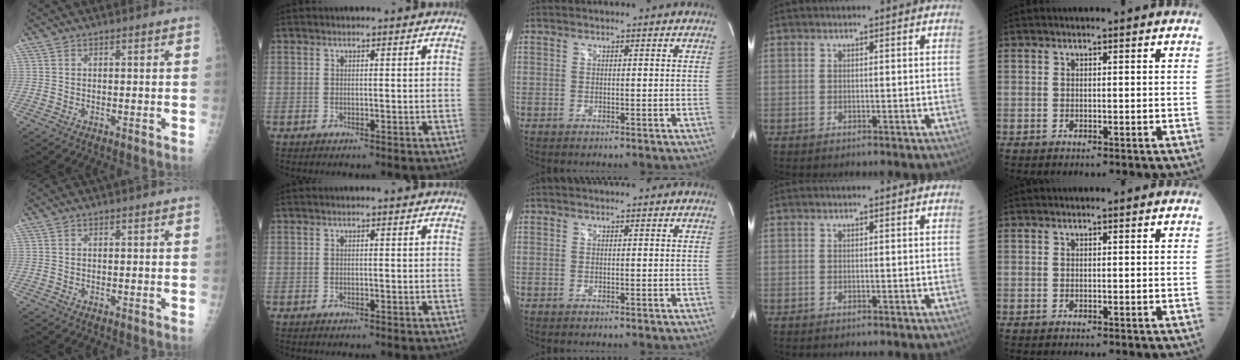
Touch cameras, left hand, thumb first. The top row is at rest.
{}